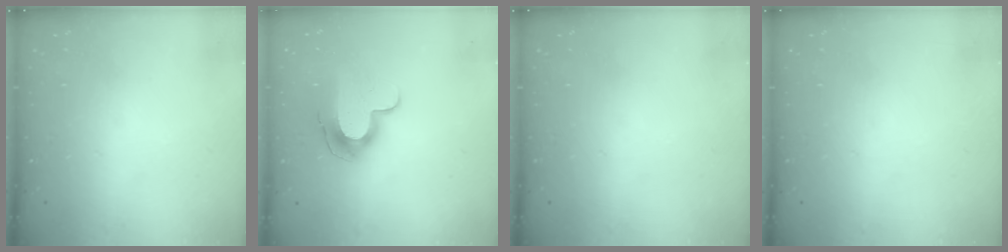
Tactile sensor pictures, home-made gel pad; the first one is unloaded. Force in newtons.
{"total": 10.0, "press": 9.9, "slide": 1.1}
{"total": 0.0}
{"total": 0.0}